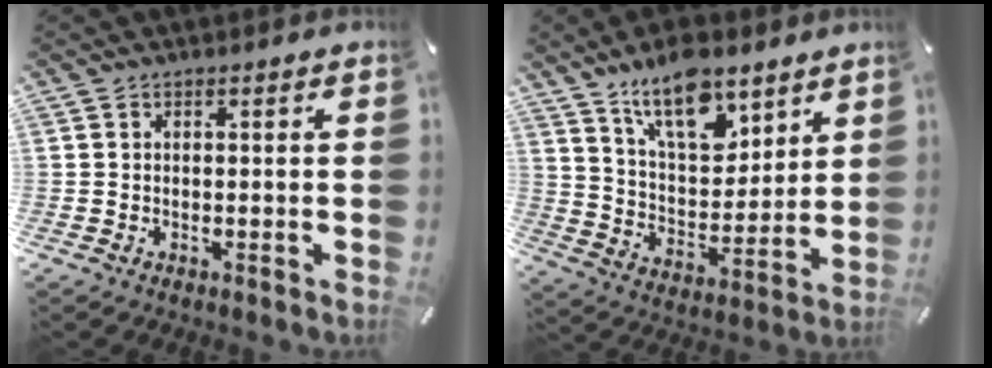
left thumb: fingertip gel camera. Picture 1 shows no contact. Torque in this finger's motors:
{"motor_torque": [1.36, -0.36, 1.62, -1.15, 0.14]}